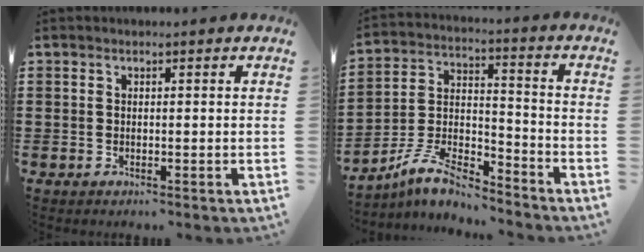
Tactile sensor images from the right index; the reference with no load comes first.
{"total": 9.1, "force": [-8.0, 1.8, 3.9], "torque": [-0.086, 0.013, -0.158]}